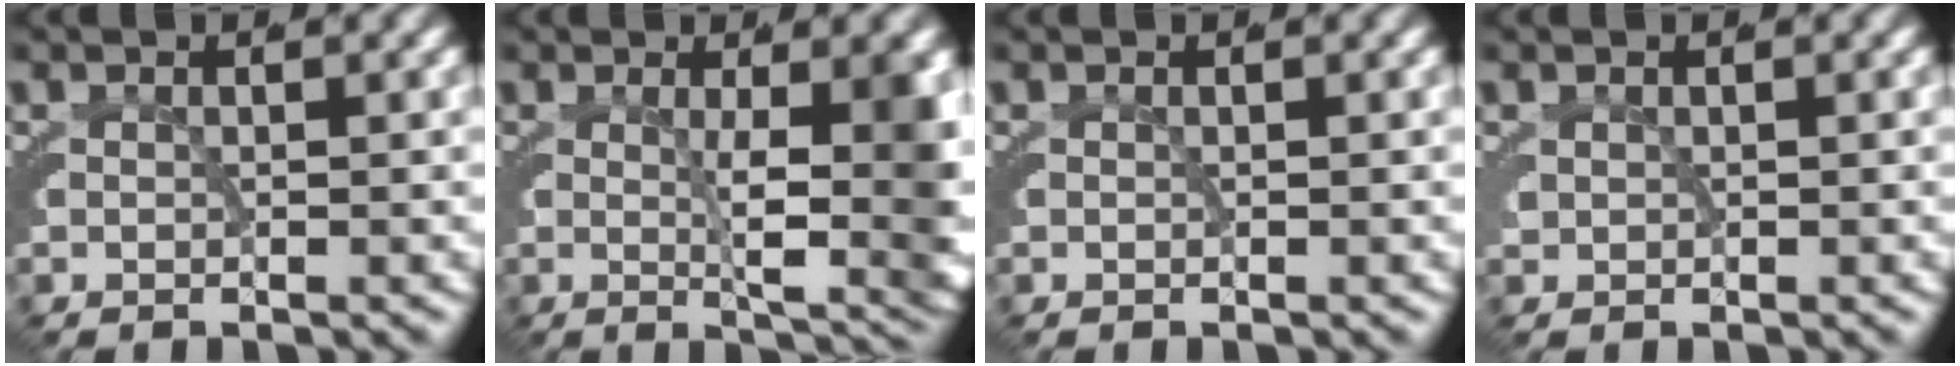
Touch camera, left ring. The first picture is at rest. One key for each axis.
{"total": 7.5, "fx": -0.3, "fy": 2.1, "fz": 7.2, "tx": -0.077, "ty": -0.021, "tz": 0.002}
{"total": 0.0}
{"total": 0.7, "fx": 0.7, "fy": -0.1, "fz": 0.2, "tx": -0.009, "ty": -0.002, "tz": 0.017}